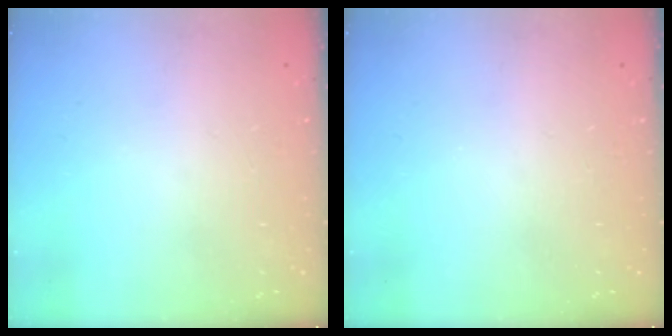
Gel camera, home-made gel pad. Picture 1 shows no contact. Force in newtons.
{"total": 0.0}